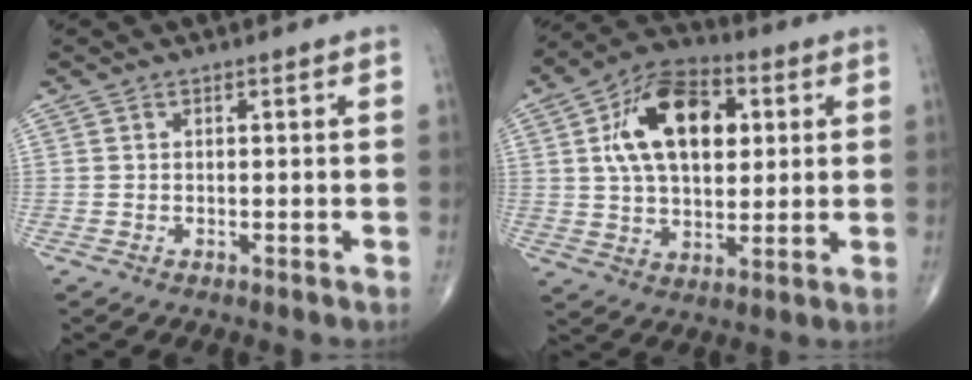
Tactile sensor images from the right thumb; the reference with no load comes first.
{"total": 17.6, "force": [4.5, 10.6, 13.3], "torque": [-0.203, 0.007, 0.074]}